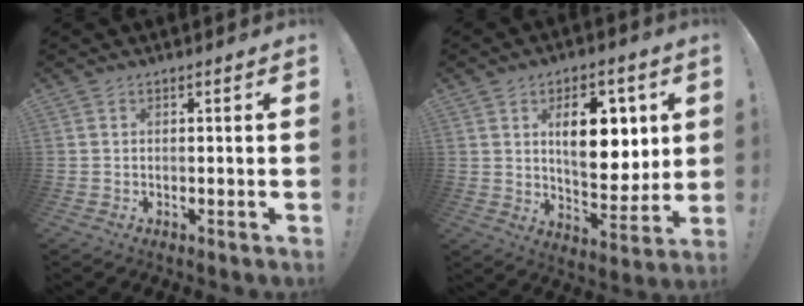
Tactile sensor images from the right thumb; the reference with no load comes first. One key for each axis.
{"total": 15.4, "fx": 4.9, "fy": 8.5, "fz": 11.9, "tx": -0.152, "ty": -0.012, "tz": 0.084}